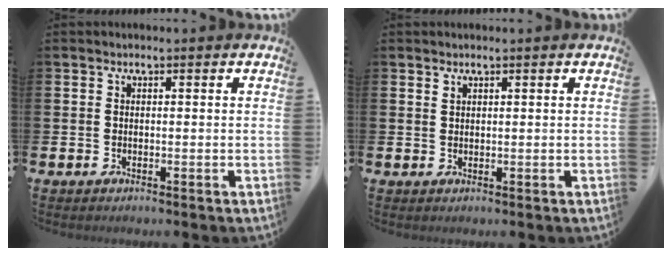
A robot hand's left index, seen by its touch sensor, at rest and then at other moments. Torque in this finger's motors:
{"motor_torque": [-0.21, 0.05, -0.02, -0.01]}